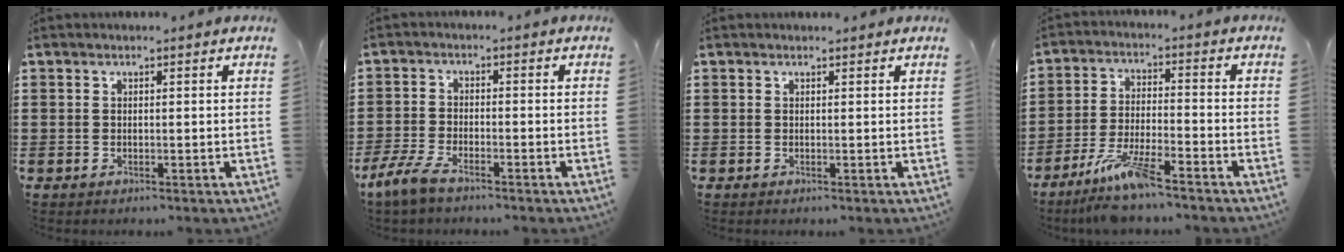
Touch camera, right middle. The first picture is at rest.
{"total": 4.9, "force": [-3.8, 1.2, 2.9], "torque": [-0.083, -0.010, -0.081]}
{"total": 0.0}
{"total": 7.9, "force": [-6.2, 0.8, 4.9], "torque": [-0.109, -0.013, -0.118]}